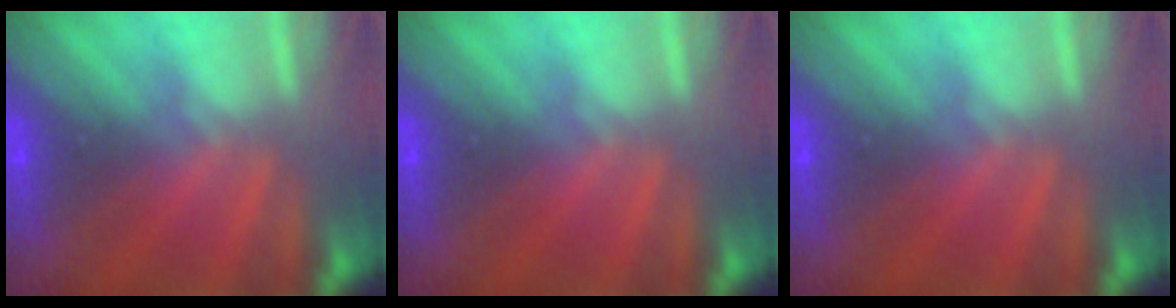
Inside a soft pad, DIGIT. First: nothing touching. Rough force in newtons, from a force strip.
{"total": 0.0}
{"total": 0.0}